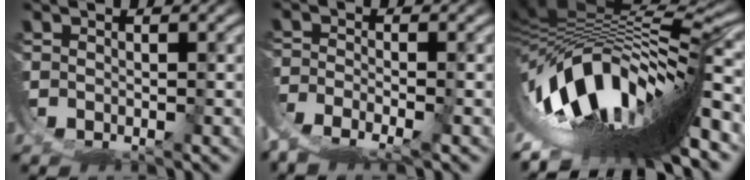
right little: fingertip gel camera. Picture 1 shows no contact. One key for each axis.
{"total": 8.4, "fx": -3.3, "fy": 6.2, "fz": 4.6, "tx": -0.103, "ty": -0.035, "tz": -0.046}
{"total": 22.9, "fx": -2.3, "fy": 11.4, "fz": 19.7, "tx": -0.321, "ty": -0.016, "tz": -0.021}